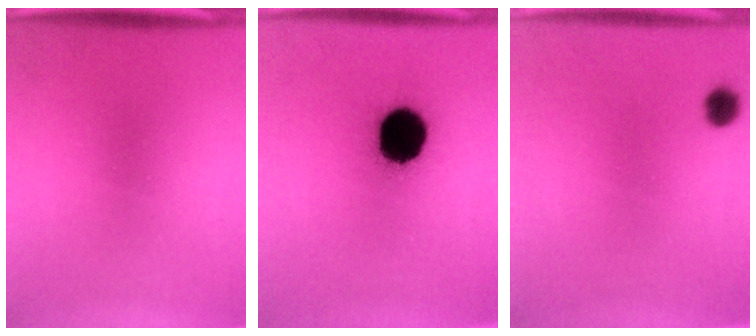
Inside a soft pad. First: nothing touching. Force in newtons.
{"total": 16.2}
{"total": 2.6}